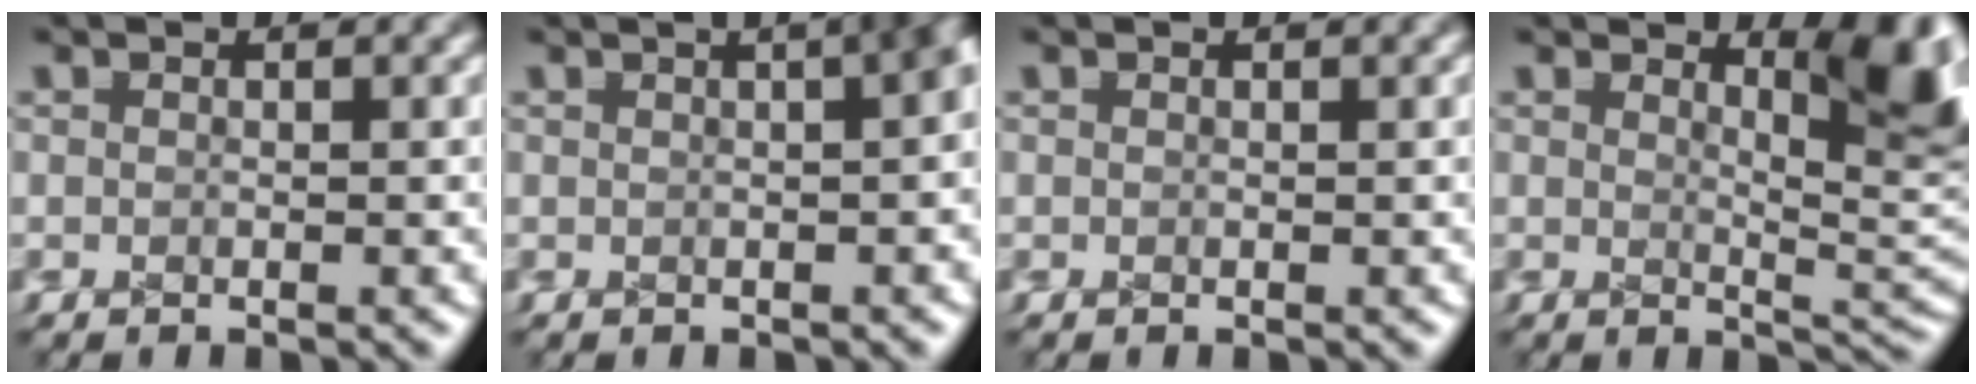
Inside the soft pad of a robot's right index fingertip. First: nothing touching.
{"total": 2.6, "force": [0.3, 1.1, 2.3], "torque": [-0.009, 0.013, 0.001]}
{"total": 0.0}
{"total": 6.1, "force": [1.9, 1.4, 5.6], "torque": [-0.031, -0.001, 0.034]}